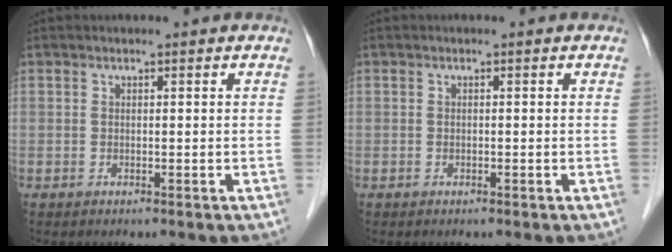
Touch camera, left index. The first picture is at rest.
{"total": 0.0}